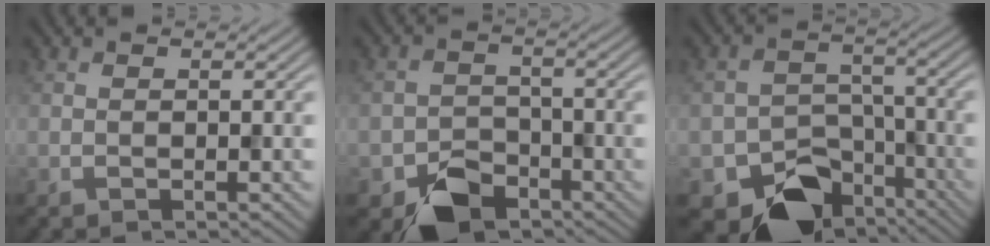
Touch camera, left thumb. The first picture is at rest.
{"total": 6.1, "force": [-4.0, 3.9, 2.5], "torque": [-0.040, -0.010, -0.076]}
{"total": 11.1, "force": [-6.9, 7.1, 5.0], "torque": [-0.077, -0.027, -0.112]}